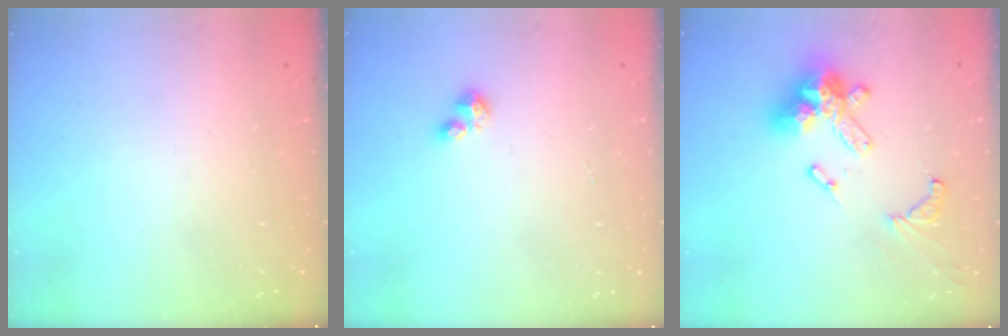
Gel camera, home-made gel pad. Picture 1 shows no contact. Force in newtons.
{"total": 2.3, "press": 2.3, "slide": 0.2}
{"total": 16.8, "press": 16.7, "slide": 2.0}